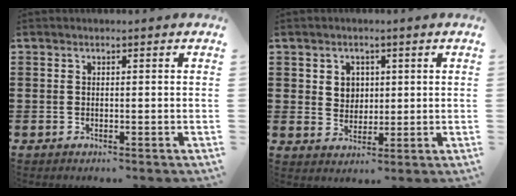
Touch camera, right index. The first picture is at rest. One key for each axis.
{"total": 3.3, "fx": 1.2, "fy": 2.9, "fz": 1.0, "tx": -0.024, "ty": 0.007, "tz": 0.019}